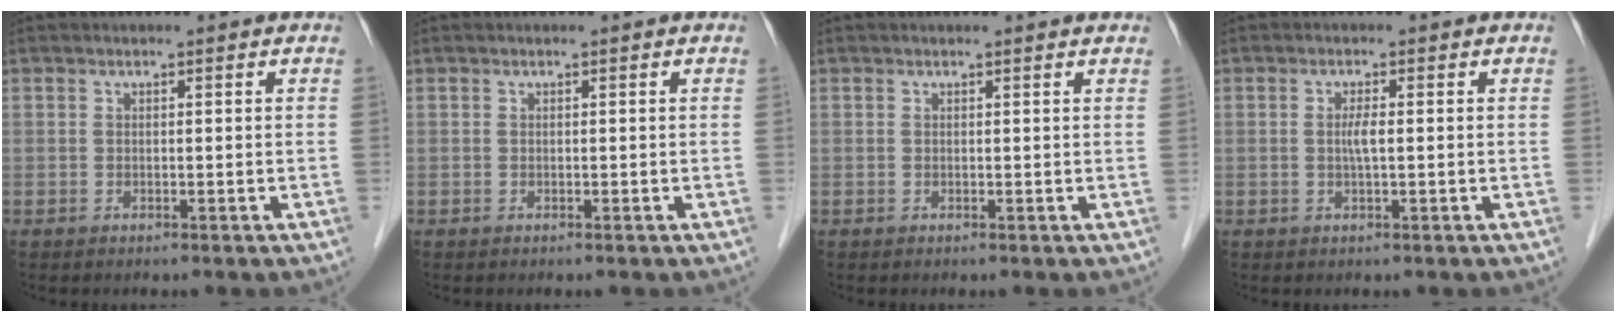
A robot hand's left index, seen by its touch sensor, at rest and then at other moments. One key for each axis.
{"total": 0.0}
{"total": 1.4, "fx": 1.4, "fy": 0.0, "fz": 0.2, "tx": -0.013, "ty": 0.000, "tz": 0.009}
{"total": 1.9, "fx": -0.2, "fy": 0.1, "fz": 1.9, "tx": -0.037, "ty": -0.003, "tz": -0.004}